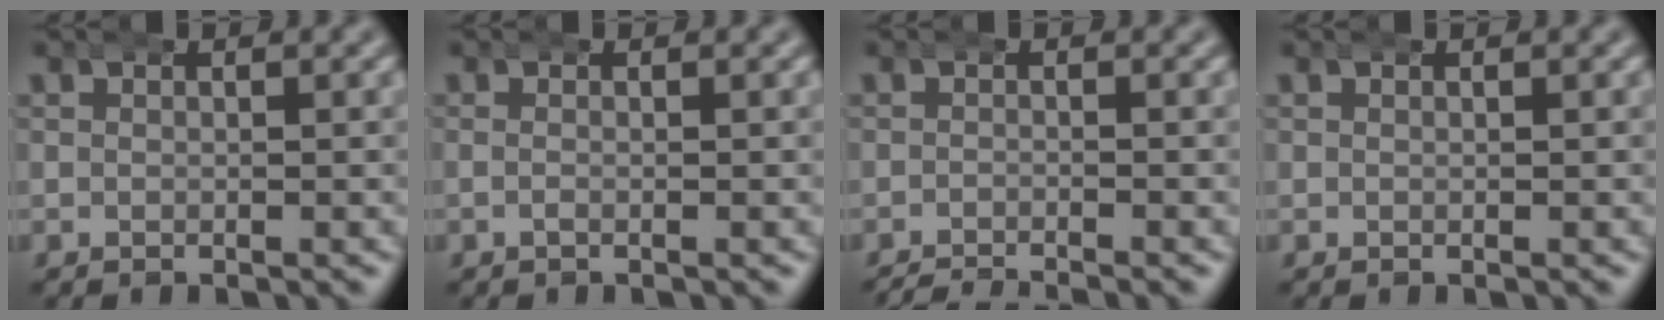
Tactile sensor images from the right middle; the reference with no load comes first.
{"total": 0.7, "force": [-0.5, -0.2, 0.5], "torque": [-0.009, -0.001, -0.011]}
{"total": 4.4, "force": [-4.2, 0.8, 0.8], "torque": [-0.007, -0.013, -0.065]}
{"total": 0.0}